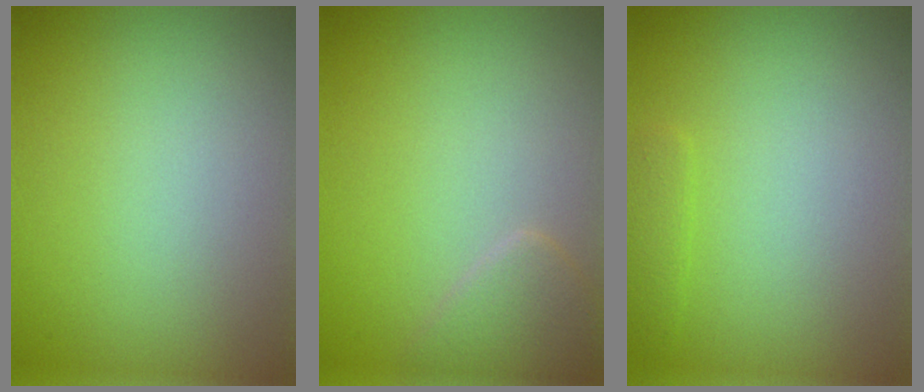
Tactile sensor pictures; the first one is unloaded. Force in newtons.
{"total": 1.9, "press": 1.9, "slide": 0.1}
{"total": 0.9, "press": 0.9, "slide": 0.0}